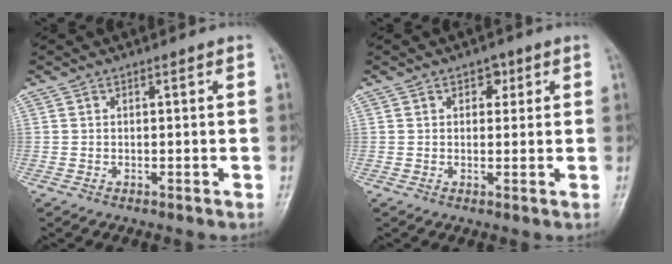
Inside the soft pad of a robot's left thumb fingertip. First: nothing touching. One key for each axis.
{"total": 3.1, "fx": 1.3, "fy": 2.3, "fz": 1.6, "tx": 0.003, "ty": -0.001, "tz": 0.013}